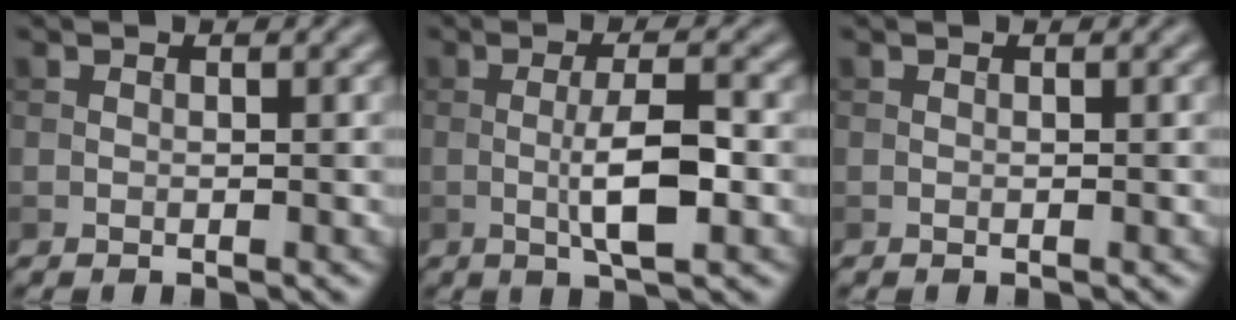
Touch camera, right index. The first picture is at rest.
{"total": 4.8, "force": [-0.7, 1.0, 4.6], "torque": [-0.085, 0.001, -0.016]}
{"total": 0.0}